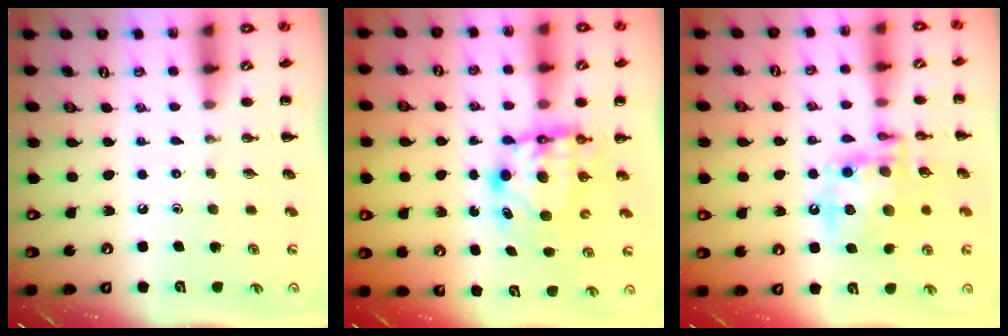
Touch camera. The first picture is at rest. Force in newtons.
{"total": 6.6, "press": 6.4, "slide": 1.3}
{"total": 16.2, "press": 16.0, "slide": 3.0}